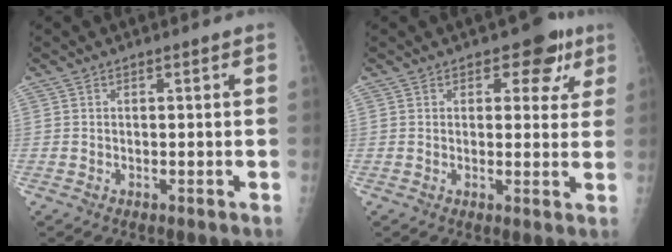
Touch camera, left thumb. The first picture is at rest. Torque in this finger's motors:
{"motor_torque": [-0.03, 0.21, 0.06, -0.01, -0.07]}